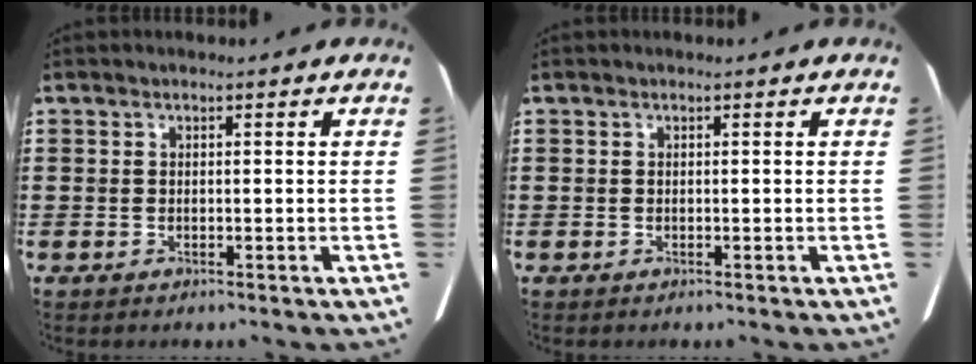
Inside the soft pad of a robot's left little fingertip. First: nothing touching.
{"total": 0.0}